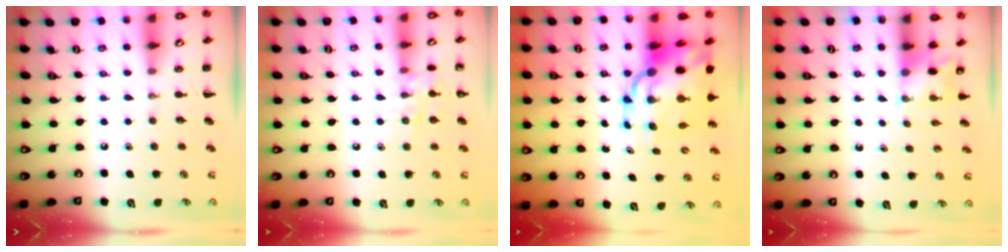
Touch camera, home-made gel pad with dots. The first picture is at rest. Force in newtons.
{"total": 8.7, "press": 8.6, "slide": 1.4}
{"total": 17.0, "press": 16.4, "slide": 4.7}
{"total": 3.1, "press": 2.9, "slide": 1.0}